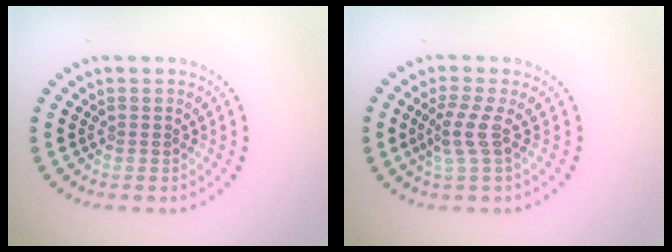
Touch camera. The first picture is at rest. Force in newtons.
{"total": 2.1, "press": 1.5, "slide": 1.5}